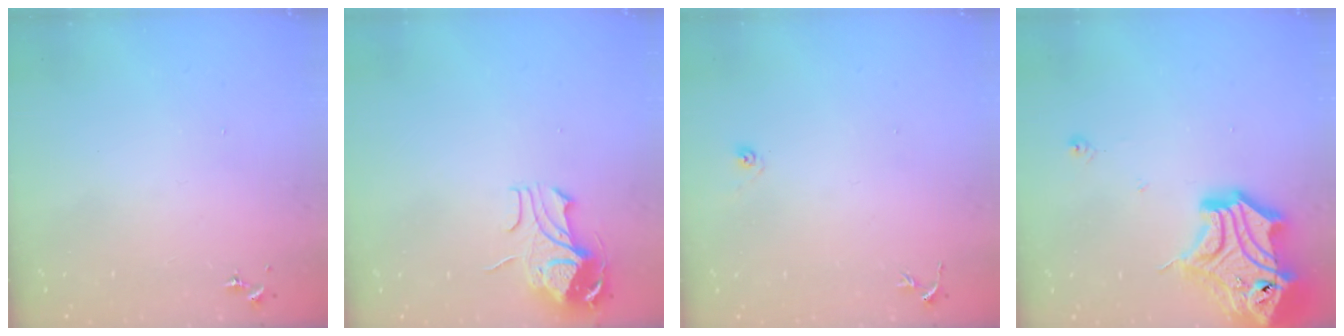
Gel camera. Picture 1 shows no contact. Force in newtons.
{"total": 9.6, "press": 9.6, "slide": 1.1}
{"total": 4.5, "press": 4.5, "slide": 0.5}
{"total": 21.0, "press": 20.9, "slide": 2.4}